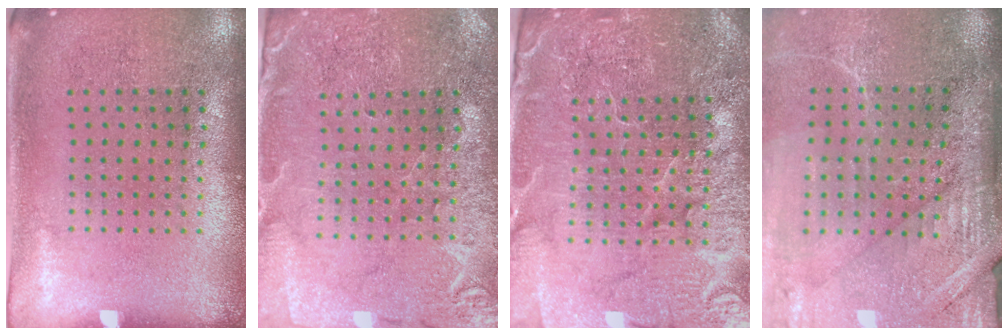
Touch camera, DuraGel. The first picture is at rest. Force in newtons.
{"total": 0.7, "press": 0.7, "slide": 0.3}
{"total": 5.0, "press": 4.7, "slide": 1.7}
{"total": 4.3, "press": 3.7, "slide": 2.2}